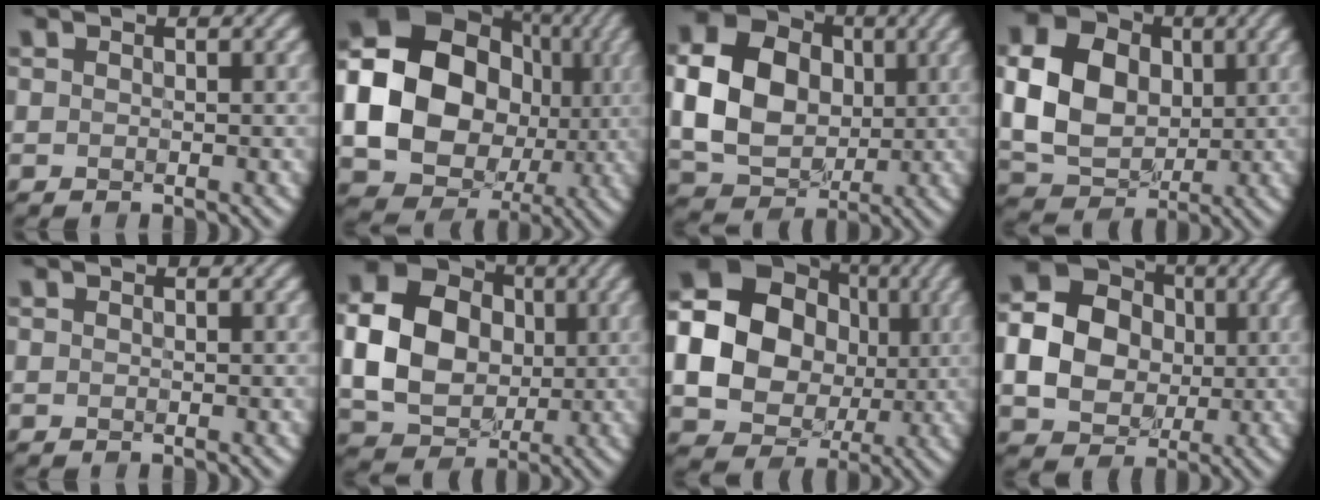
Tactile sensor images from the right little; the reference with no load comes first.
{"total": 17.0, "force": [-0.5, 14.4, 9.0], "torque": [-0.181, -0.010, -0.016]}
{"total": 10.0, "force": [0.1, 7.9, 6.1], "torque": [-0.143, -0.001, 0.001]}
{"total": 8.4, "force": [0.4, 6.6, 5.3], "torque": [-0.128, 0.005, 0.004]}
{"total": 0.0}
{"total": 12.2, "force": [0.3, 10.2, 6.6], "torque": [-0.157, 0.009, 0.008]}
{"total": 18.9, "force": [1.3, 17.1, 7.8], "torque": [-0.193, 0.020, -0.013]}
{"total": 11.2, "force": [0.3, 10.2, 4.7], "torque": [-0.118, 0.012, 0.007]}